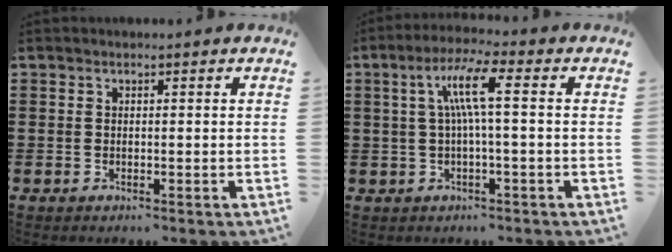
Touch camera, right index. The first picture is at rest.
{"total": 6.4, "force": [0.6, 0.4, 6.4], "torque": [-0.130, 0.003, 0.000]}